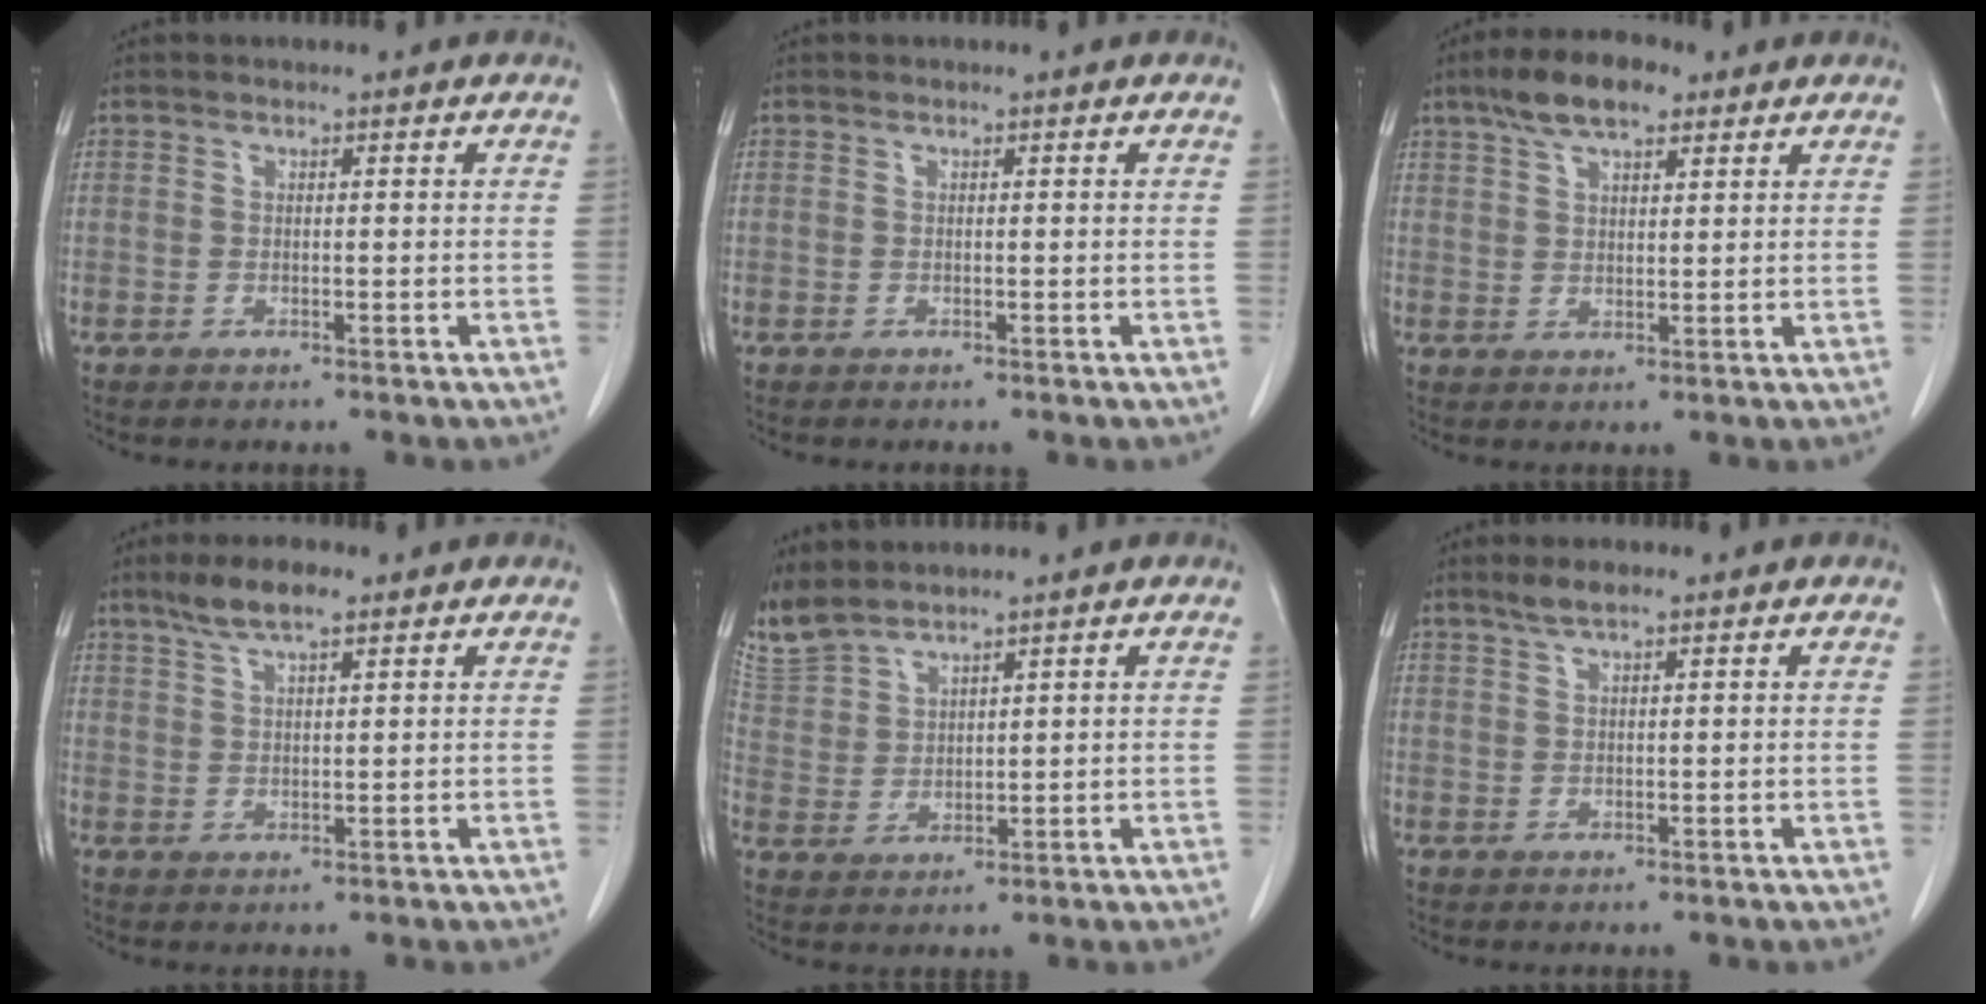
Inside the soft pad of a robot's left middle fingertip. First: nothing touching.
{"total": 0.0}
{"total": 7.6, "force": [5.1, 2.7, 5.1], "torque": [-0.097, 0.017, 0.088]}
{"total": 5.5, "force": [3.9, 1.1, 3.7], "torque": [-0.079, 0.011, 0.072]}
{"total": 5.6, "force": [5.5, 0.6, 1.0], "torque": [-0.042, 0.009, 0.126]}
{"total": 2.5, "force": [1.9, 0.3, 1.6], "torque": [-0.037, 0.006, 0.036]}